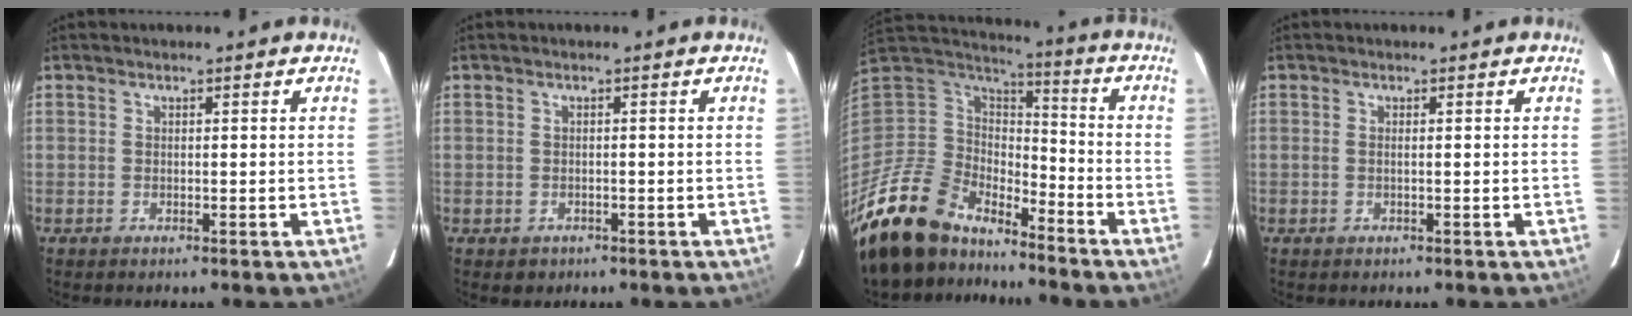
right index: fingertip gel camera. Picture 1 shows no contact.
{"total": 2.2, "force": [-0.9, 1.9, 0.5], "torque": [-0.014, -0.001, -0.002]}
{"total": 21.1, "force": [-17.2, 9.5, 7.7], "torque": [-0.194, -0.013, -0.309]}
{"total": 0.5, "force": [0.0, -0.1, 0.5], "torque": [-0.007, 0.003, 0.000]}